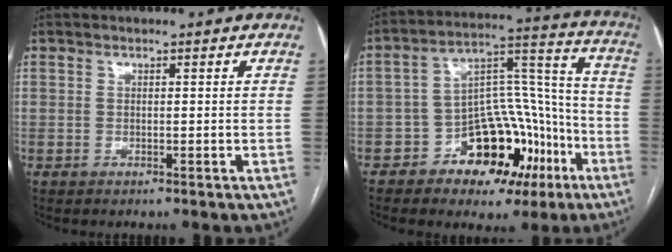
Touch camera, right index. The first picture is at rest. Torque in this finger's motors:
{"motor_torque": [1.04, -1.10, 0.73, 0.12]}